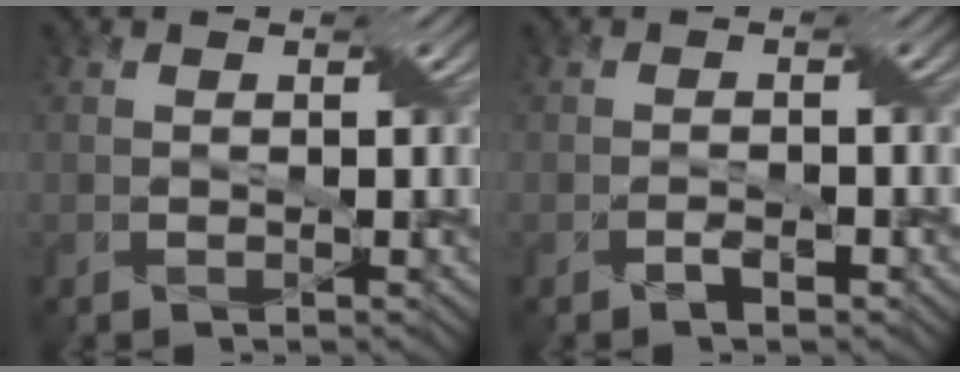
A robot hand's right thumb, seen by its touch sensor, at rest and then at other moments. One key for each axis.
{"total": 1.2, "fx": -0.8, "fy": 0.3, "fz": 0.8, "tx": -0.015, "ty": 0.004, "tz": -0.016}